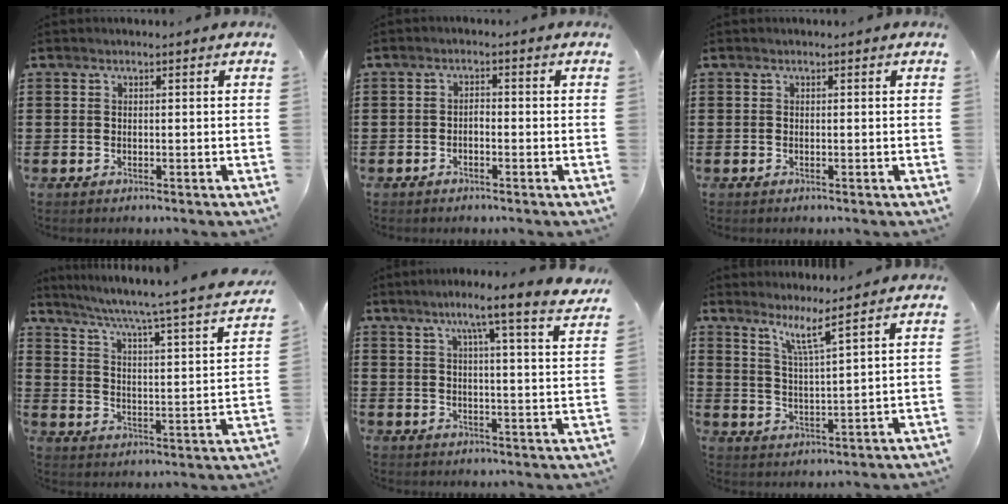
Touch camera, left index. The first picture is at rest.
{"total": 1.2, "force": [-0.8, 0.4, 0.9], "torque": [-0.020, 0.001, -0.016]}
{"total": 0.0}
{"total": 4.5, "force": [3.7, -1.0, 2.4], "torque": [-0.068, -0.048, 0.047]}
{"total": 6.8, "force": [5.1, -1.0, 4.4], "torque": [-0.089, -0.032, 0.075]}
{"total": 5.2, "force": [4.1, -0.6, 3.2], "torque": [-0.068, -0.021, 0.067]}